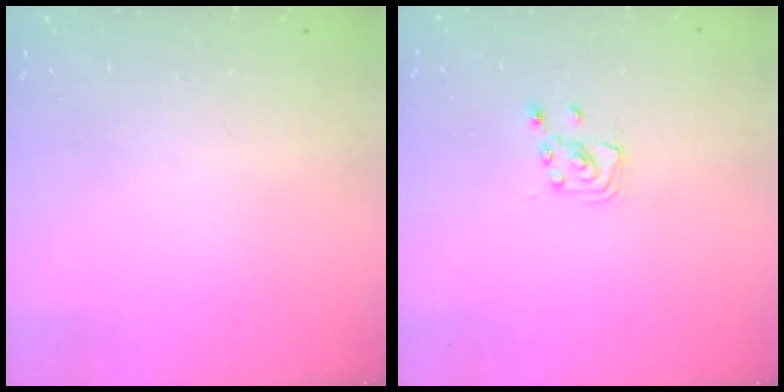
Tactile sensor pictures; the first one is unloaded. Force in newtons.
{"total": 2.4, "press": 2.4, "slide": 0.2}